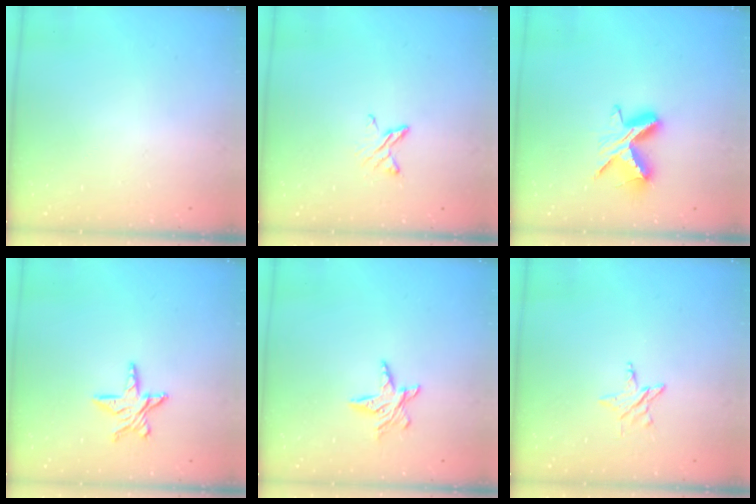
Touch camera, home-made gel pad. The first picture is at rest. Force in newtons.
{"total": 4.3, "press": 4.2, "slide": 0.5}
{"total": 8.5, "press": 8.4, "slide": 0.2}
{"total": 9.0, "press": 9.0, "slide": 0.8}
{"total": 6.4, "press": 6.4, "slide": 0.4}
{"total": 2.8, "press": 2.7, "slide": 0.3}